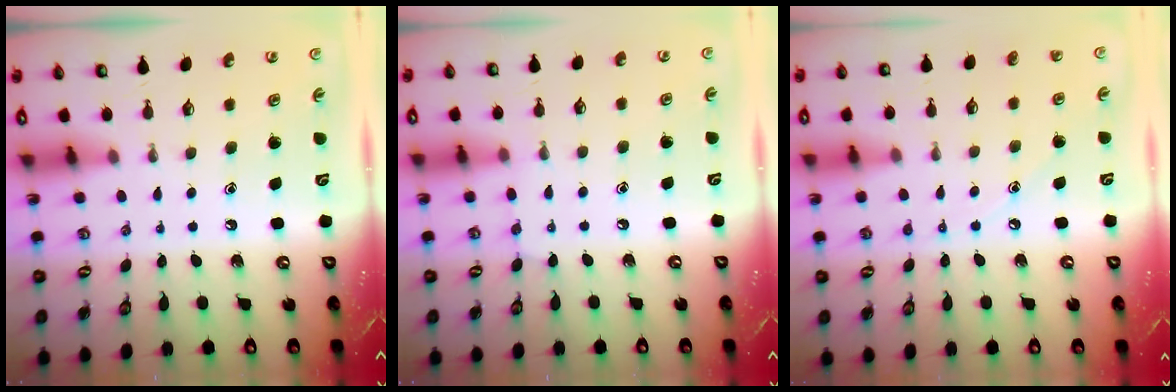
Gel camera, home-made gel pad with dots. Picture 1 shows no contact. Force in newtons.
{"total": 5.0, "press": 4.9, "slide": 0.5}
{"total": 5.4, "press": 5.4, "slide": 0.6}